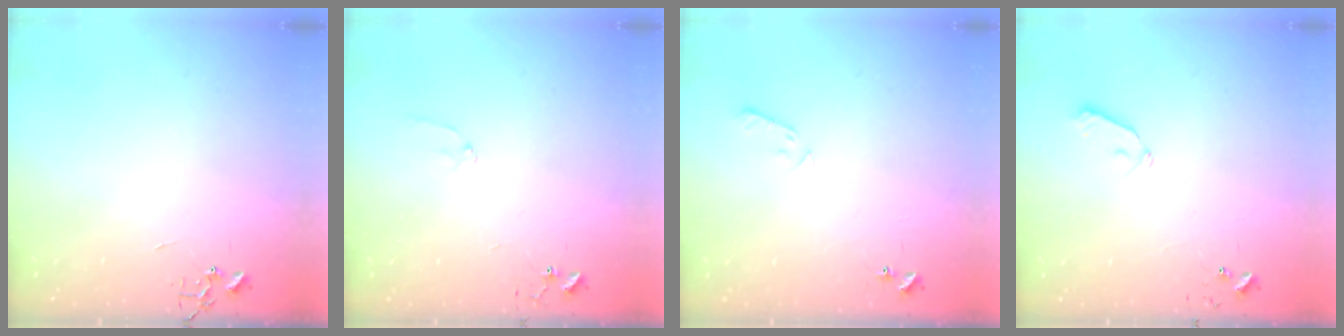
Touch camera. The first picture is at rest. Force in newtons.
{"total": 6.6, "press": 6.6, "slide": 0.8}
{"total": 4.5, "press": 4.5, "slide": 0.4}
{"total": 5.9, "press": 5.9, "slide": 0.5}